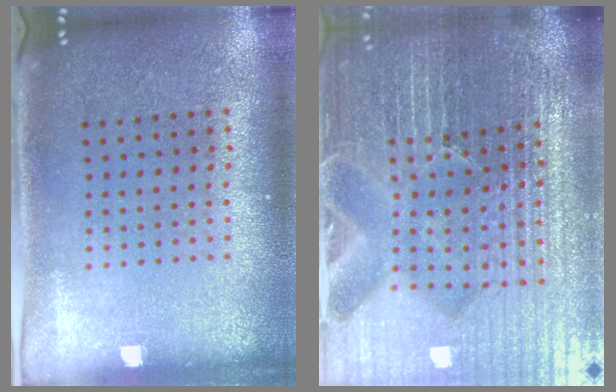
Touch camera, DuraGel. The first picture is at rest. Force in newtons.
{"total": 7.0, "press": 6.2, "slide": 3.4}